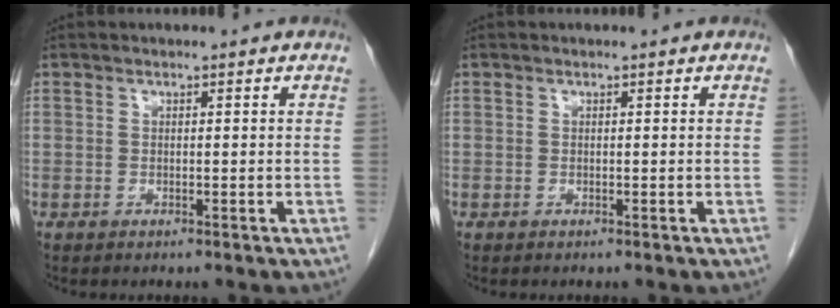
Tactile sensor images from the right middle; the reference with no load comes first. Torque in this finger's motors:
{"motor_torque": [0.00, 0.00, 0.00, -0.01]}